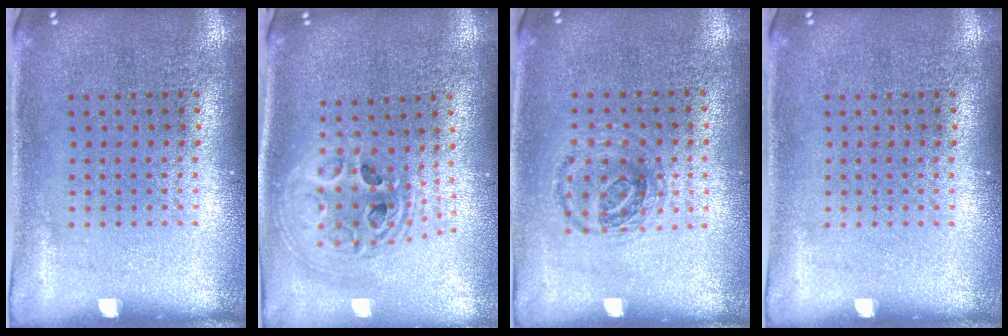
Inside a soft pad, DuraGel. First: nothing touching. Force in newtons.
{"total": 2.4, "press": 1.8, "slide": 1.5}
{"total": 0.9, "press": 0.9, "slide": 0.2}
{"total": 0.0}